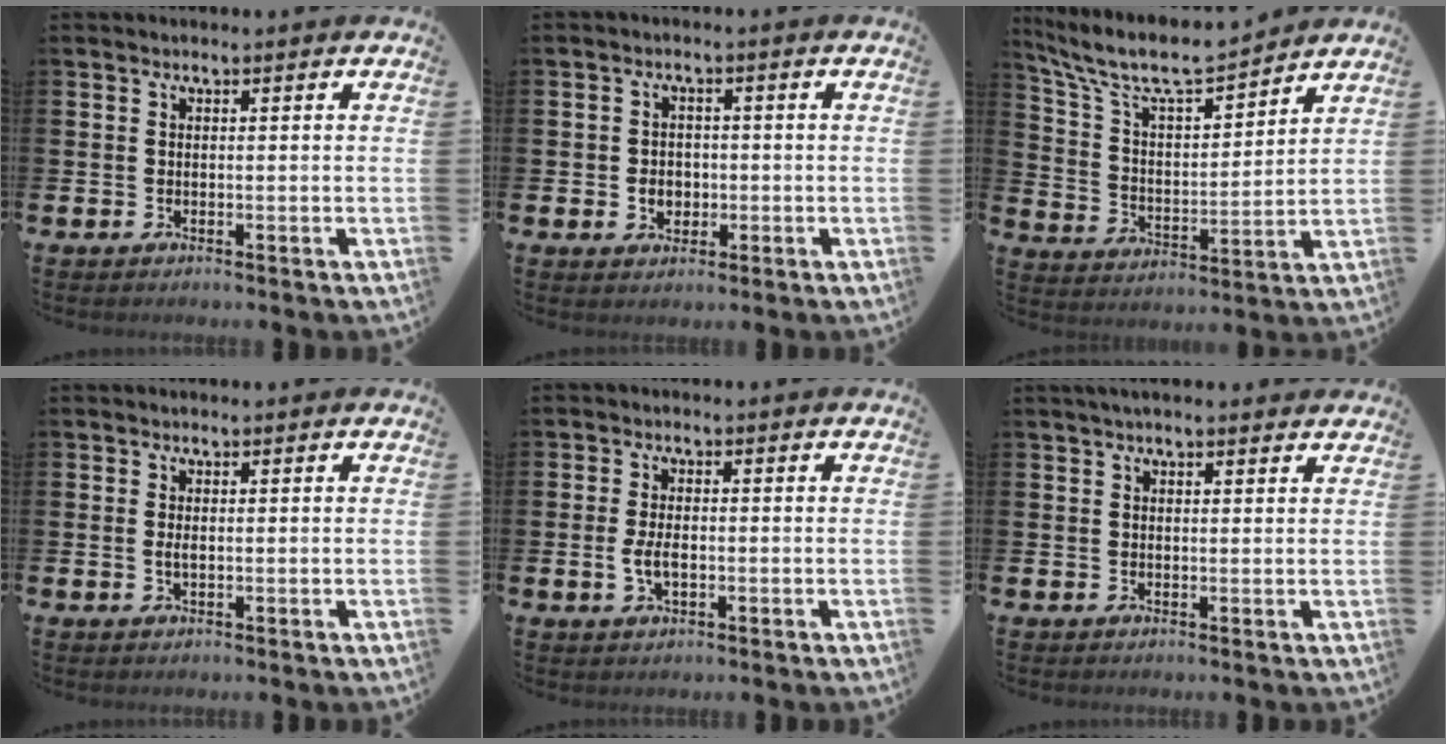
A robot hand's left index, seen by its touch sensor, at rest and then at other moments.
{"total": 2.7, "force": [-0.5, 2.3, 1.2], "torque": [-0.019, 0.003, -0.016]}
{"total": 8.7, "force": [7.9, 1.7, 3.1], "torque": [-0.099, -0.052, 0.138]}
{"total": 1.1, "force": [0.0, 0.5, 0.9], "torque": [-0.016, 0.001, -0.002]}
{"total": 3.1, "force": [-0.5, 1.6, 2.6], "torque": [-0.054, 0.000, -0.011]}
{"total": 2.0, "force": [1.7, 0.3, 0.9], "torque": [-0.008, -0.003, 0.029]}